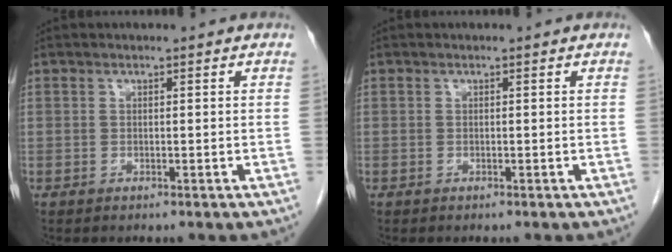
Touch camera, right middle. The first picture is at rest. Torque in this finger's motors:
{"motor_torque": [0.53, -0.38, 0.02, -0.01]}